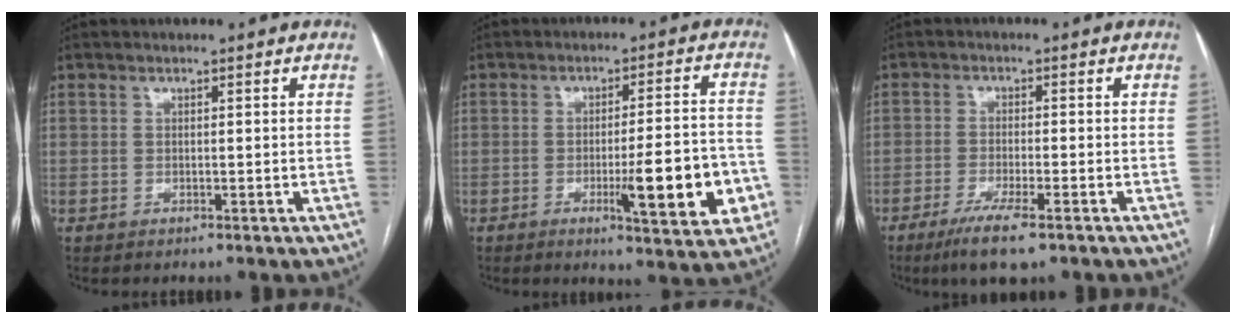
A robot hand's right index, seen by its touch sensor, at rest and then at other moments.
{"total": 12.1, "force": [-3.9, 1.7, 11.3], "torque": [-0.154, -0.001, -0.050]}
{"total": 7.0, "force": [-4.6, 0.7, 5.3], "torque": [-0.094, -0.018, -0.075]}